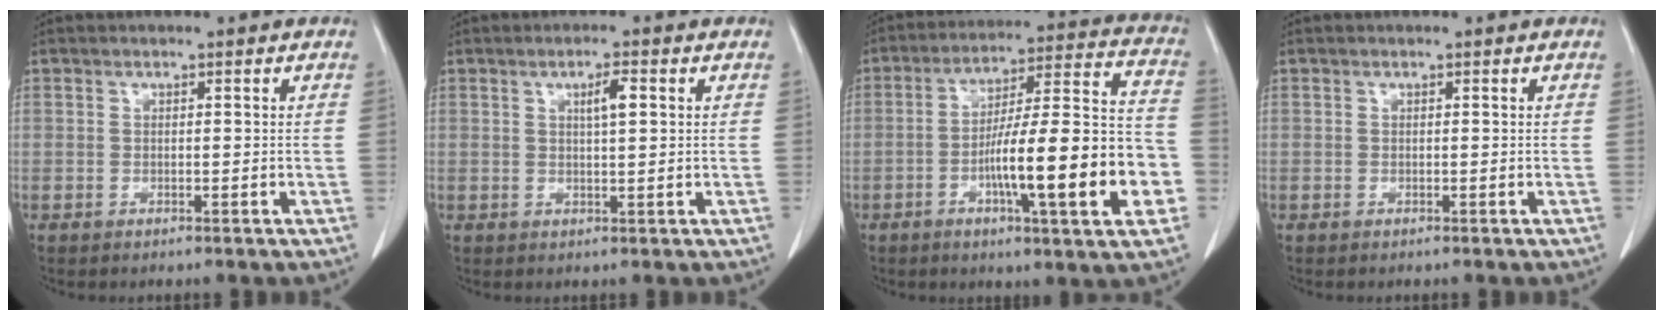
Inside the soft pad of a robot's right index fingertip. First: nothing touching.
{"total": 2.9, "force": [0.9, 0.4, 2.8], "torque": [-0.047, 0.001, 0.015]}
{"total": 19.7, "force": [-5.7, 1.9, 18.8], "torque": [-0.260, 0.015, -0.083]}
{"total": 0.0}